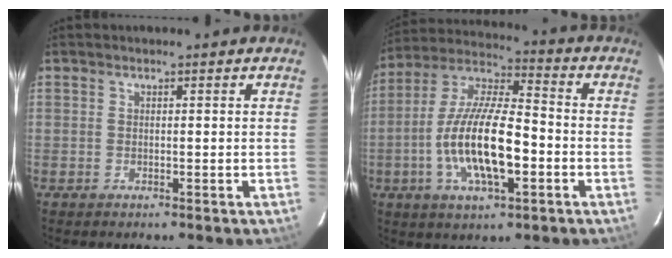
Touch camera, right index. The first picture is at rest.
{"total": 16.9, "force": [-4.3, 5.4, 15.5], "torque": [-0.305, -0.004, -0.082]}